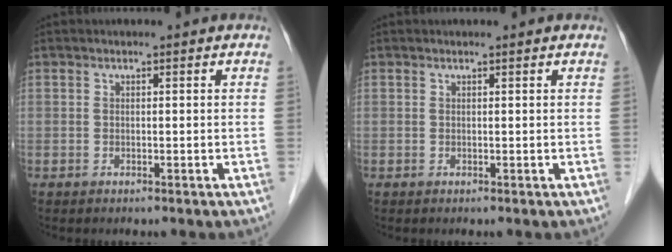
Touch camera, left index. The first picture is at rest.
{"total": 0.7, "force": [0.7, 0.0, 0.2], "torque": [-0.009, 0.004, 0.009]}